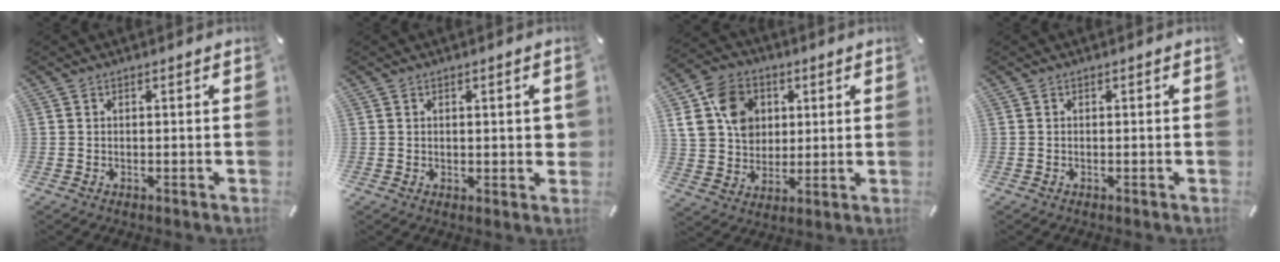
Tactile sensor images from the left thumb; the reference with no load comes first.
{"total": 1.6, "force": [0.6, 1.1, 1.0], "torque": [-0.004, -0.001, 0.006]}
{"total": 13.4, "force": [3.7, 11.1, 6.5], "torque": [-0.138, 0.004, 0.072]}
{"total": 0.0}